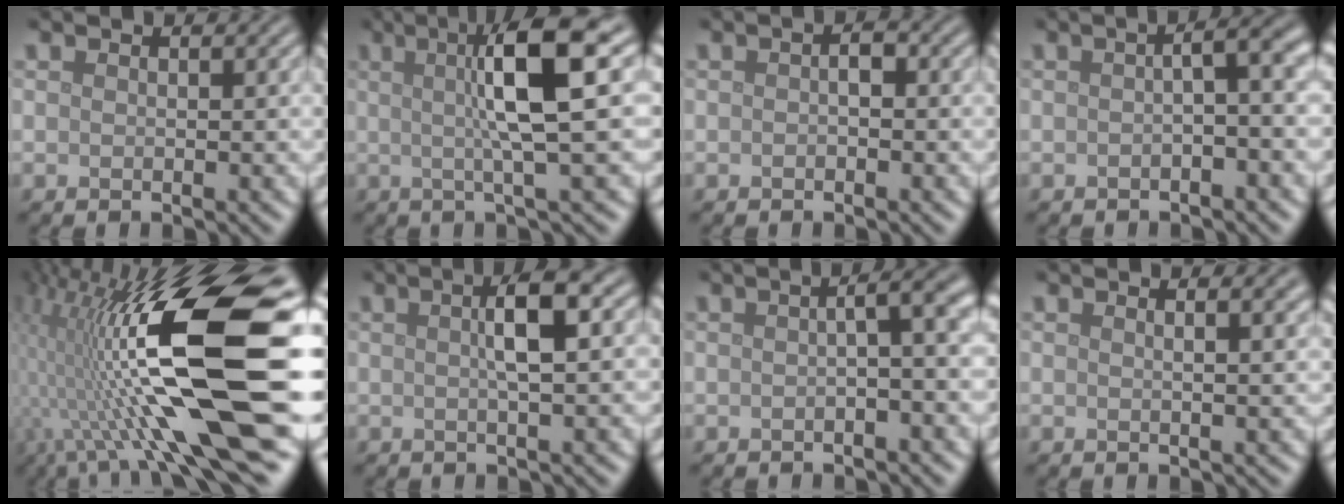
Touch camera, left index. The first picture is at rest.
{"total": 7.7, "force": [1.5, 1.2, 7.5], "torque": [-0.109, 0.015, 0.021]}
{"total": 1.2, "force": [-0.1, 0.6, 1.0], "torque": [-0.017, 0.004, -0.003]}
{"total": 3.3, "force": [-0.2, 0.7, 3.2], "torque": [-0.044, 0.013, -0.007]}
{"total": 17.4, "force": [0.7, 4.9, 16.6], "torque": [-0.296, 0.014, 0.013]}
{"total": 3.7, "force": [0.8, 0.6, 3.6], "torque": [-0.058, 0.012, 0.009]}
{"total": 3.6, "force": [0.1, 0.8, 3.5], "torque": [-0.041, 0.015, -0.004]}
{"total": 3.0, "force": [1.5, 1.3, 2.2], "torque": [-0.008, 0.014, -0.005]}